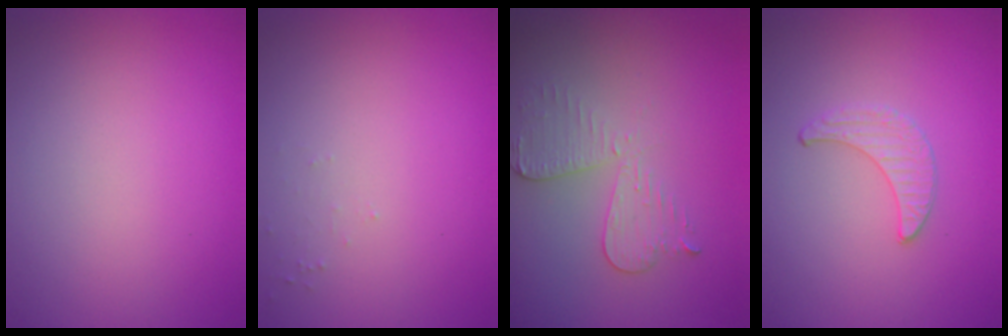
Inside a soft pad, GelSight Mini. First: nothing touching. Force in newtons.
{"total": 0.6, "press": 0.6, "slide": 0.2}
{"total": 3.0, "press": 2.7, "slide": 1.2}
{"total": 1.0, "press": 1.0, "slide": 0.3}